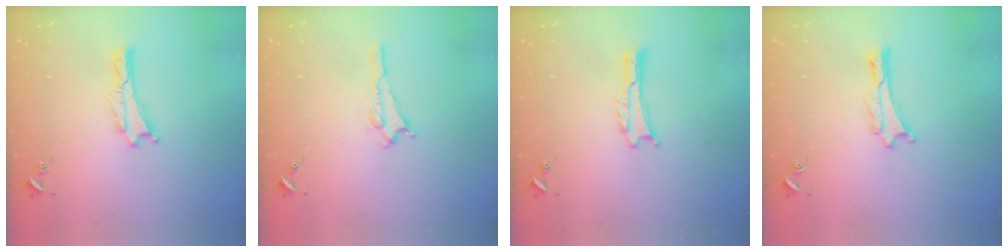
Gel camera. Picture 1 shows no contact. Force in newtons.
{"total": 1.4, "press": 1.4, "slide": 0.2}
{"total": 0.0}
{"total": 0.6, "press": 0.5, "slide": 0.1}